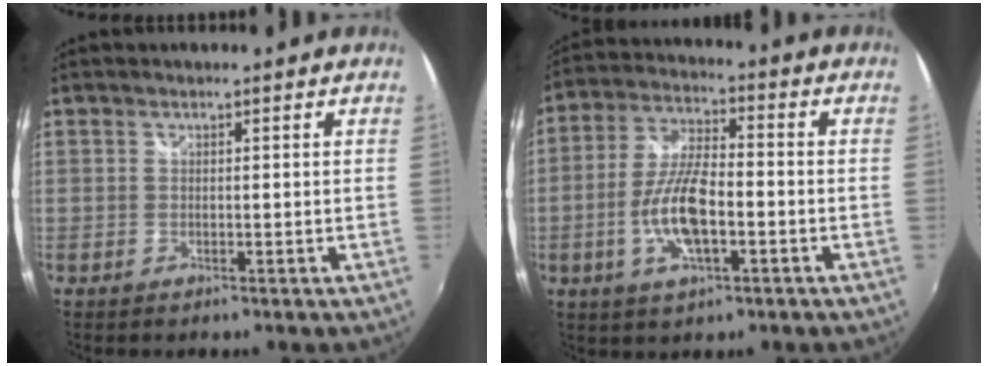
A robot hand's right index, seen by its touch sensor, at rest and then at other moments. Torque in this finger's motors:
{"motor_torque": [0.38, -0.09, 0.28, 0.09]}